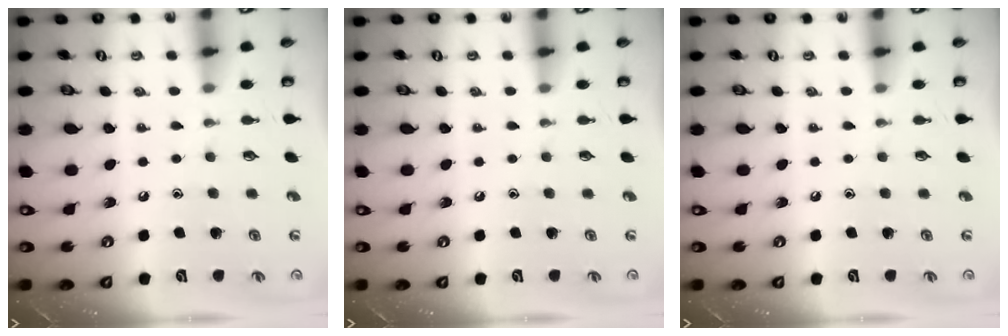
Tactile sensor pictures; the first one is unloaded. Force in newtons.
{"total": 0.0}
{"total": 0.0}